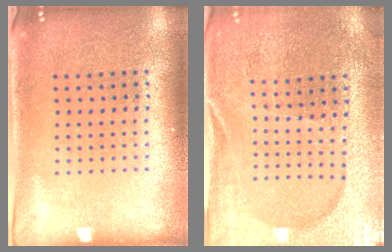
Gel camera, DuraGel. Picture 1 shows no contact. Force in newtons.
{"total": 3.1, "press": 3.0, "slide": 0.5}